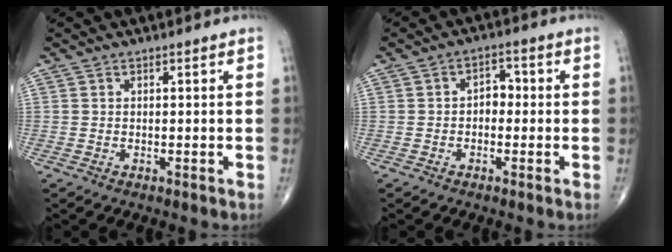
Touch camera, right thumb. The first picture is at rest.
{"total": 3.6, "force": [-0.3, 2.5, 2.6], "torque": [-0.023, 0.017, -0.013]}